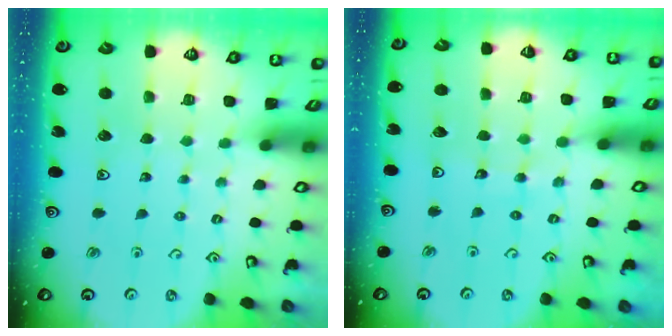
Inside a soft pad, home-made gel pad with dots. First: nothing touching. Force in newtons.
{"total": 7.1, "press": 7.1, "slide": 0.9}